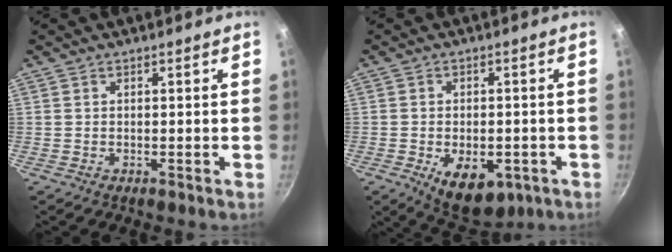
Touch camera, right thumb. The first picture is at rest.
{"total": 10.5, "force": [-3.7, 6.1, 7.7], "torque": [-0.084, 0.007, -0.037]}